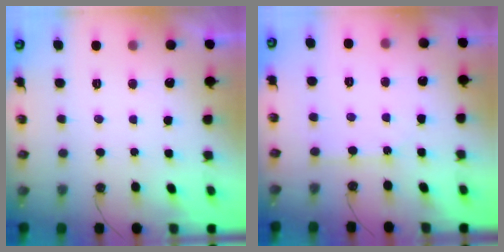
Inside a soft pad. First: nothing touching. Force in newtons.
{"total": 3.9, "press": 3.9, "slide": 0.5}